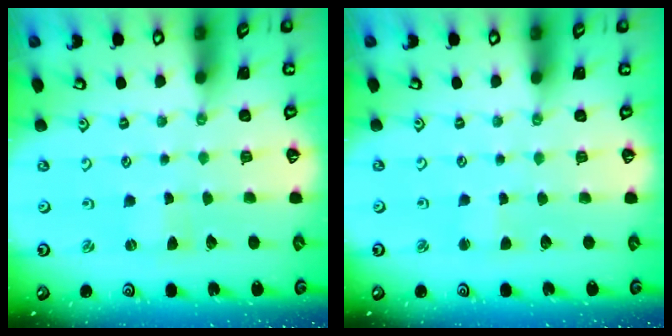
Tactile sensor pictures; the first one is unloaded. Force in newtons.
{"total": 1.8, "press": 1.8, "slide": 0.2}